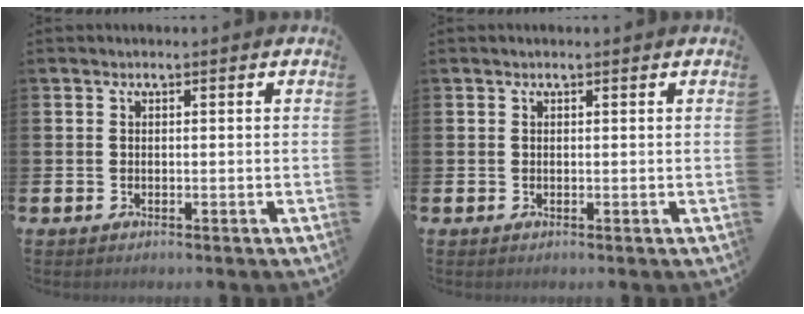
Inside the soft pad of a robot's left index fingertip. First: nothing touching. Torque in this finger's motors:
{"motor_torque": [0.23, -0.29, 0.15, 0.00]}